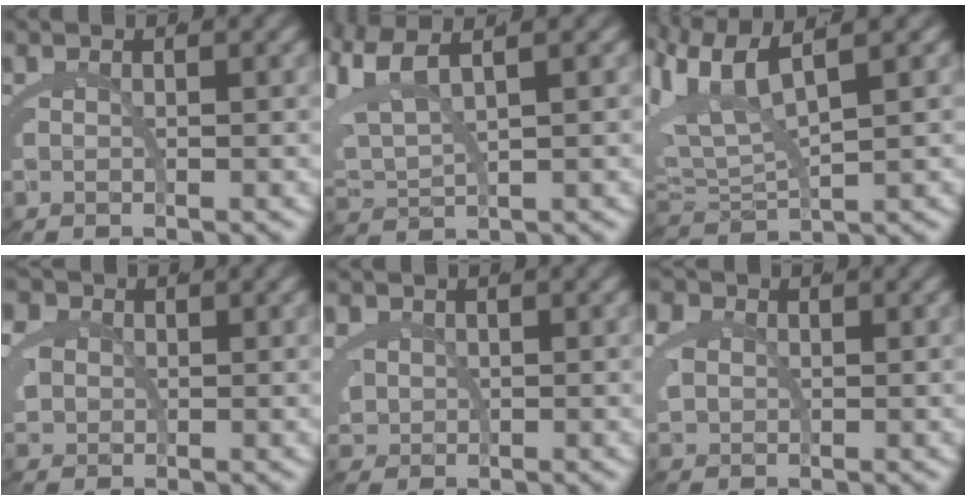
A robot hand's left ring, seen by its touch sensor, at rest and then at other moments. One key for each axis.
{"total": 4.3, "fx": 2.9, "fy": 1.3, "fz": 2.9, "tx": -0.086, "ty": 0.005, "tz": 0.062}
{"total": 5.8, "fx": 3.1, "fy": 2.3, "fz": 4.3, "tx": -0.112, "ty": 0.005, "tz": 0.062}
{"total": 5.1, "fx": 1.4, "fy": 4.4, "fz": 2.0, "tx": -0.047, "ty": 0.003, "tz": 0.018}
{"total": 4.4, "fx": 1.0, "fy": 3.8, "fz": 2.0, "tx": -0.051, "ty": -0.009, "tz": 0.022}
{"total": 3.2, "fx": 1.0, "fy": 2.7, "fz": 1.3, "tx": -0.037, "ty": -0.001, "tz": 0.018}